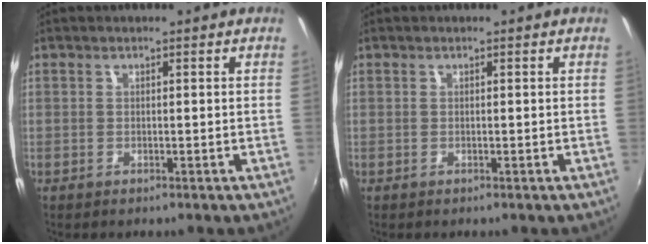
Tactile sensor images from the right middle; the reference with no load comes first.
{"total": 0.0}